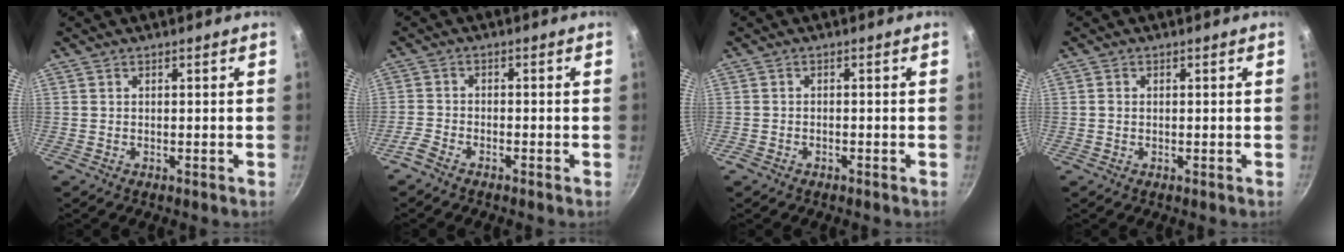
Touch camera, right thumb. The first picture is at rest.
{"total": 2.9, "force": [-2.4, 0.9, 1.2], "torque": [-0.045, 0.019, -0.056]}
{"total": 1.1, "force": [-0.8, 0.6, 0.4], "torque": [-0.014, 0.010, -0.017]}
{"total": 1.0, "force": [0.1, 0.8, 0.6], "torque": [-0.011, 0.003, 0.001]}